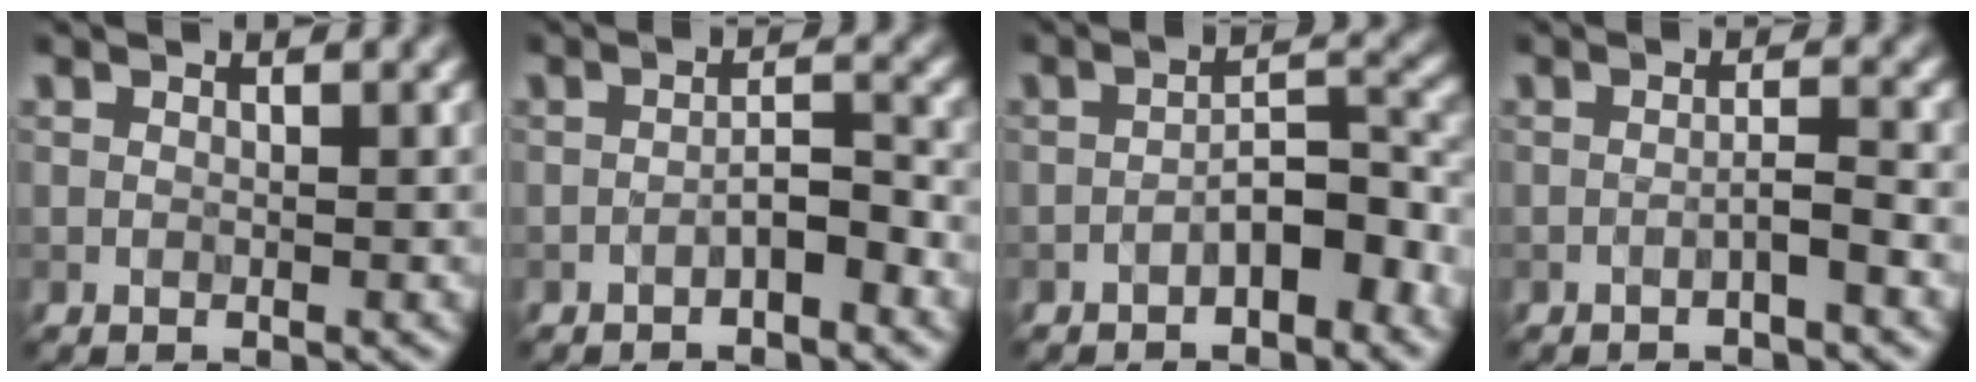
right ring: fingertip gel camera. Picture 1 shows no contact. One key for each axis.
{"total": 2.0, "fx": -1.2, "fy": 0.5, "fz": 1.6, "tx": -0.027, "ty": 0.008, "tz": -0.022}
{"total": 3.8, "fx": -2.0, "fy": 1.4, "fz": 2.9, "tx": -0.043, "ty": 0.016, "tz": -0.035}
{"total": 1.5, "fx": -0.8, "fy": 0.1, "fz": 1.2, "tx": -0.020, "ty": 0.004, "tz": -0.017}